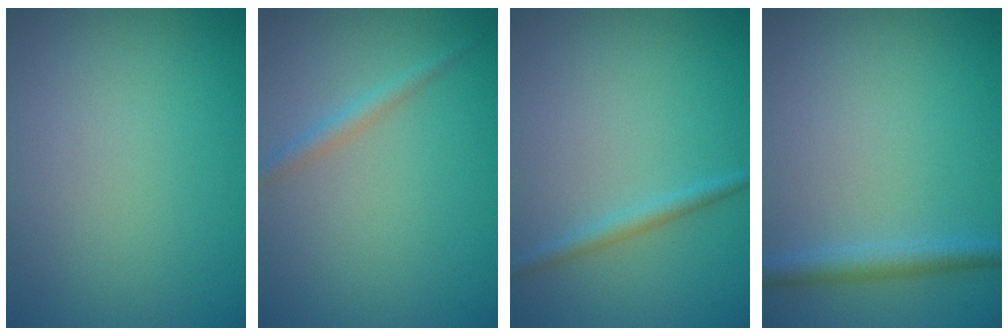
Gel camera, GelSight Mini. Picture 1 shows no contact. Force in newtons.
{"total": 1.4, "press": 1.4, "slide": 0.0}
{"total": 1.4, "press": 1.4, "slide": 0.1}
{"total": 2.2, "press": 2.2, "slide": 0.1}